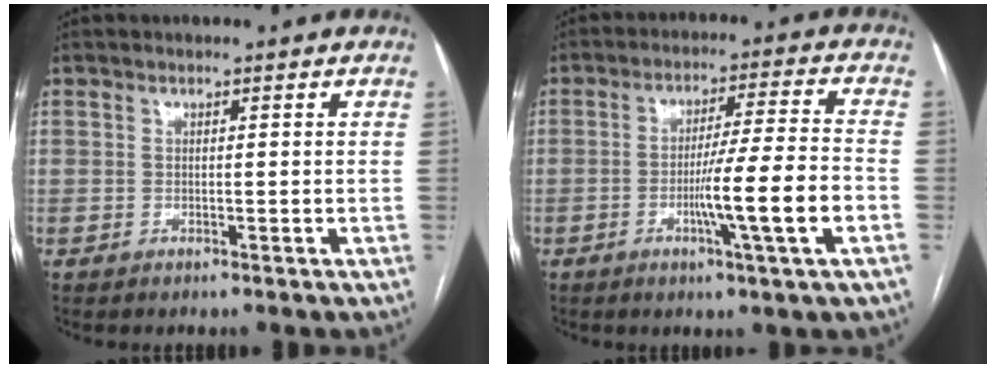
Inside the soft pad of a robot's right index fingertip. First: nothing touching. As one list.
[{"total": 11.0, "force": [-3.3, -1.0, 10.4], "torque": [-0.174, -0.007, -0.056]}]